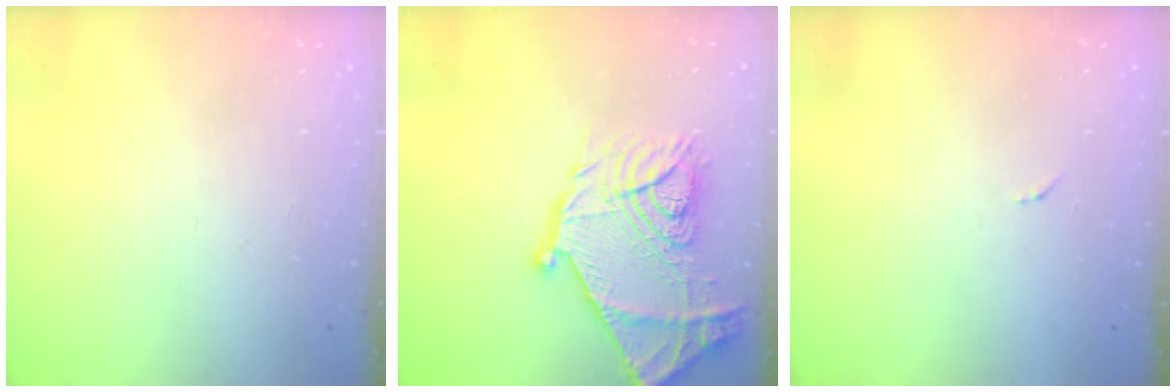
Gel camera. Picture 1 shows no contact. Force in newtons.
{"total": 22.8, "press": 22.7, "slide": 1.7}
{"total": 4.2, "press": 4.2, "slide": 0.3}